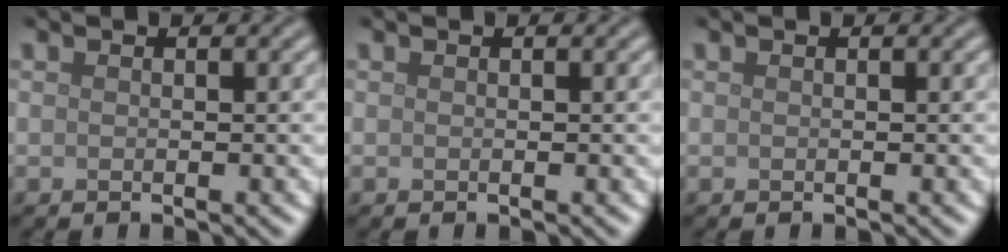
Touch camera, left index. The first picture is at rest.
{"total": 0.0}
{"total": 0.0}